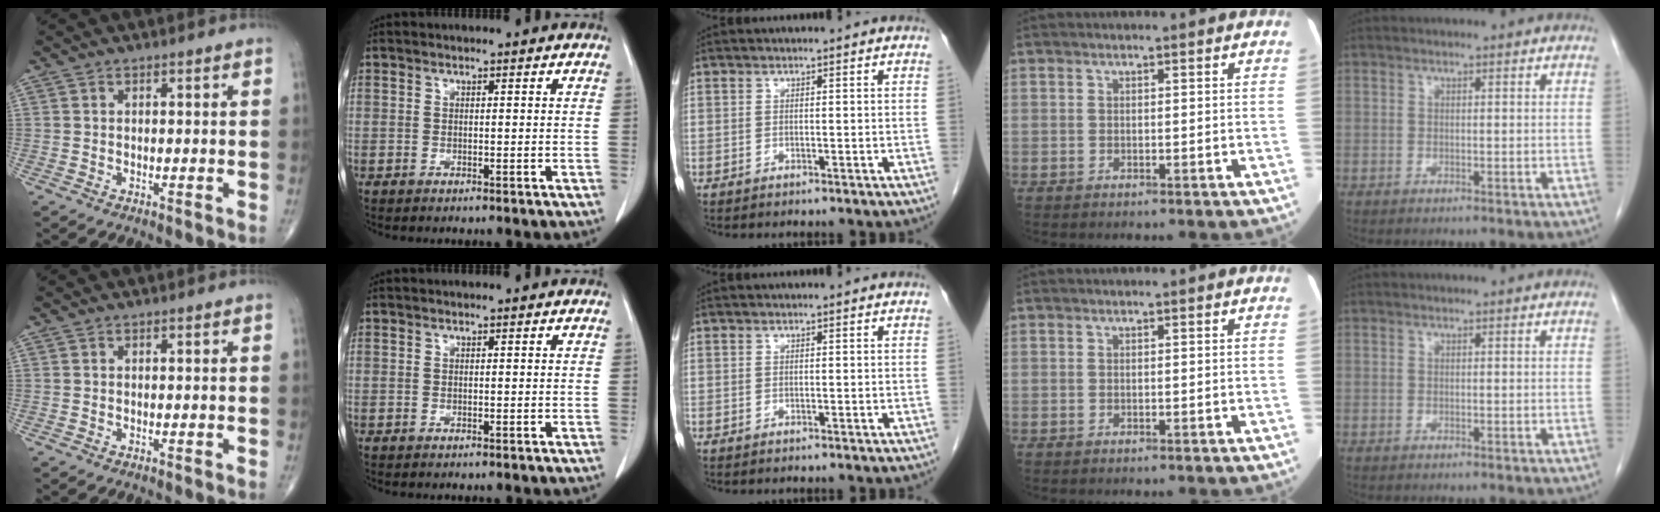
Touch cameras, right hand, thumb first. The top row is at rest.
{}